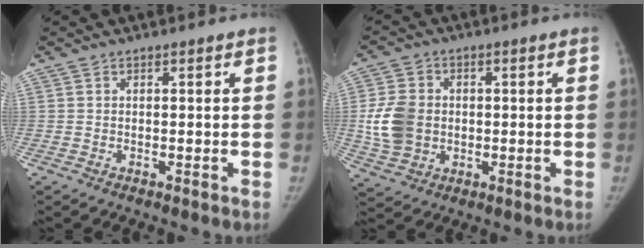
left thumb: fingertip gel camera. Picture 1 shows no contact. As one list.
[{"total": 9.4, "force": [-0.2, 7.6, 5.5], "torque": [-0.094, 0.005, 0.002]}]